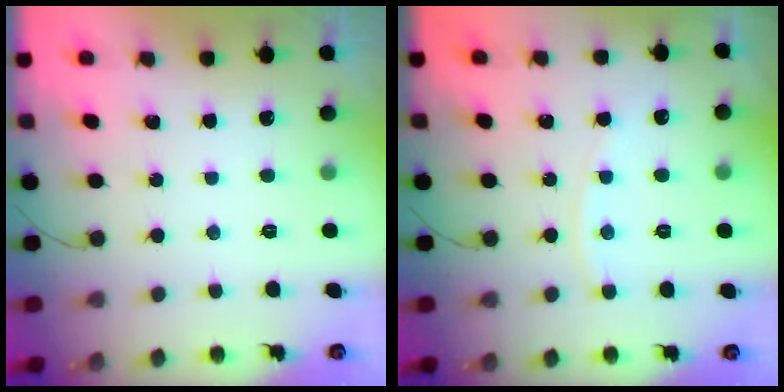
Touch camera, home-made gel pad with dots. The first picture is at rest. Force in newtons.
{"total": 3.5, "press": 3.5, "slide": 0.5}